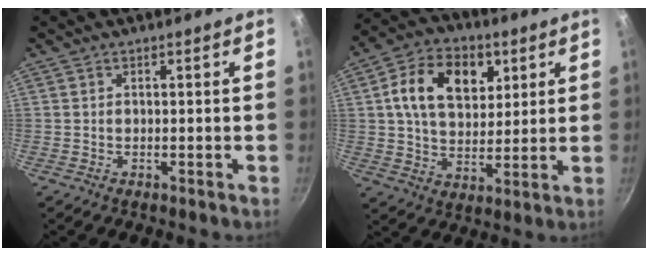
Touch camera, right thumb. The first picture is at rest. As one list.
[{"total": 15.3, "force": [4.8, 10.5, 10.0], "torque": [-0.138, -0.004, 0.072]}]